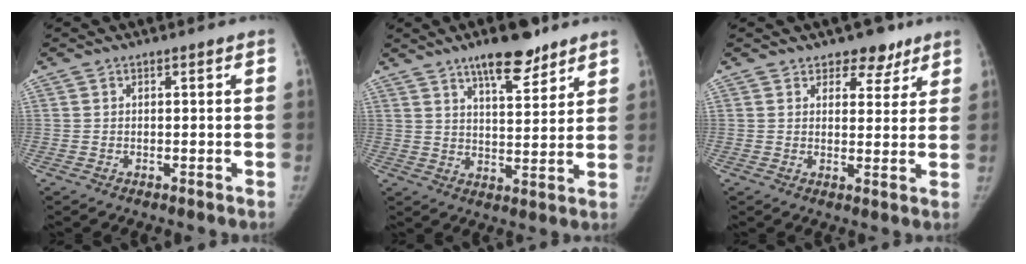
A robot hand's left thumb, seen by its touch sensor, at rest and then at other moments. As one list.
[{"total": 10.4, "force": [7.4, 3.4, 6.5], "torque": [-0.077, -0.046, 0.117]}, {"total": 5.5, "force": [4.0, 3.4, 1.8], "torque": [0.013, -0.021, 0.056]}]